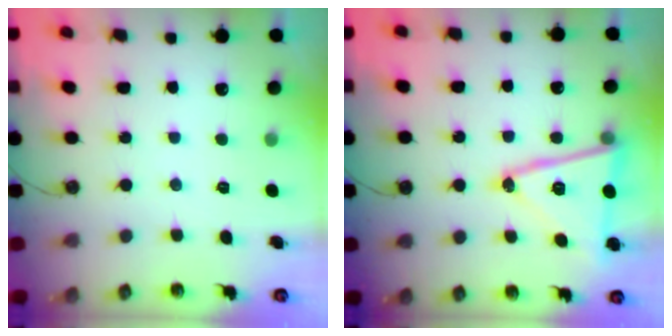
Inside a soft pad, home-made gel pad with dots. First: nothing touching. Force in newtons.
{"total": 16.3, "press": 16.3, "slide": 1.2}